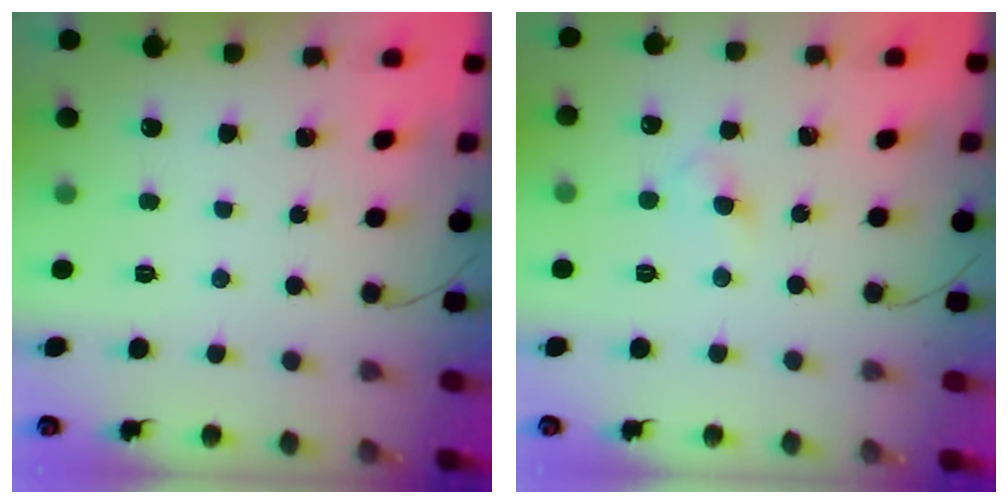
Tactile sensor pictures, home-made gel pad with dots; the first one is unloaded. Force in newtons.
{"total": 2.0, "press": 1.8, "slide": 0.9}